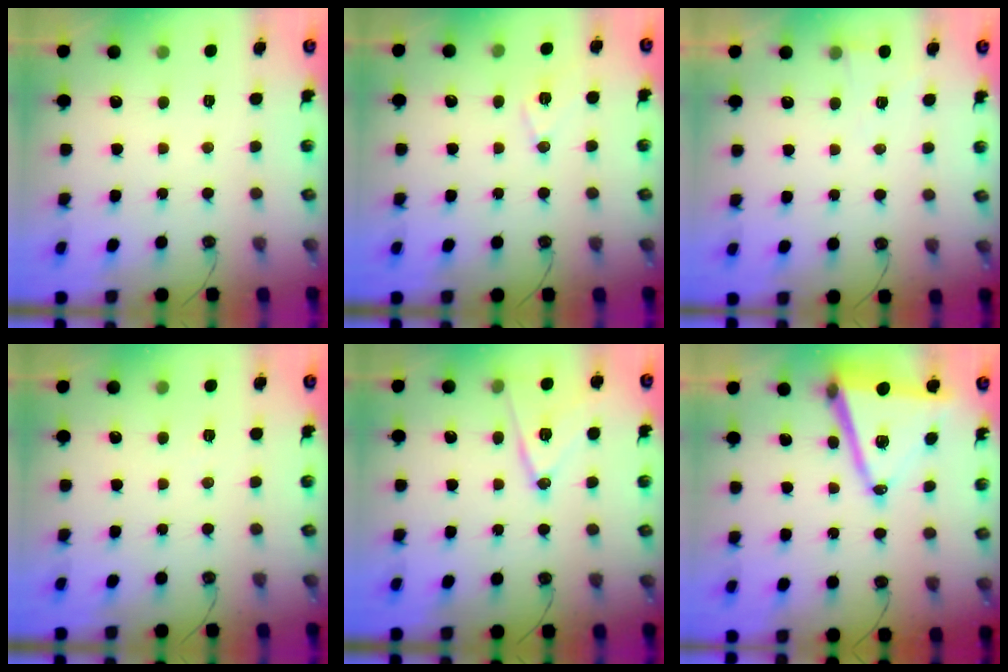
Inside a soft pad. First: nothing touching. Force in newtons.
{"total": 8.5, "press": 7.7, "slide": 3.6}
{"total": 4.0, "press": 2.5, "slide": 3.1}
{"total": 3.9, "press": 2.3, "slide": 3.2}
{"total": 13.1, "press": 12.7, "slide": 3.4}
{"total": 15.0, "press": 14.5, "slide": 3.9}